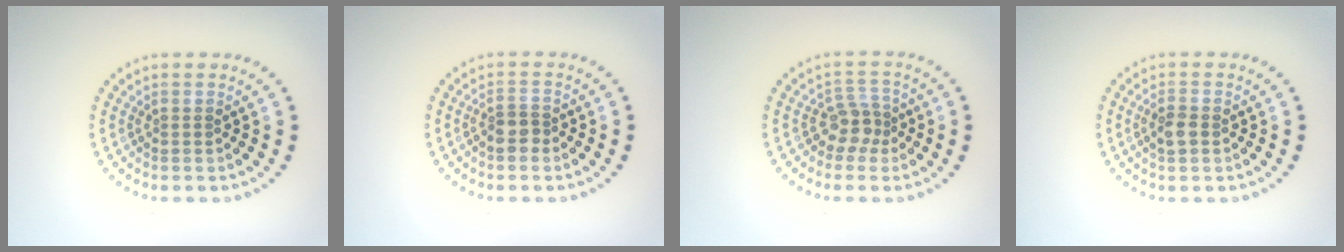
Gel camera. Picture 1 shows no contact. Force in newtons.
{"total": 1.9, "press": 1.6, "slide": 1.0}
{"total": 2.4, "press": 1.9, "slide": 1.6}
{"total": 1.8, "press": 1.8, "slide": 0.3}